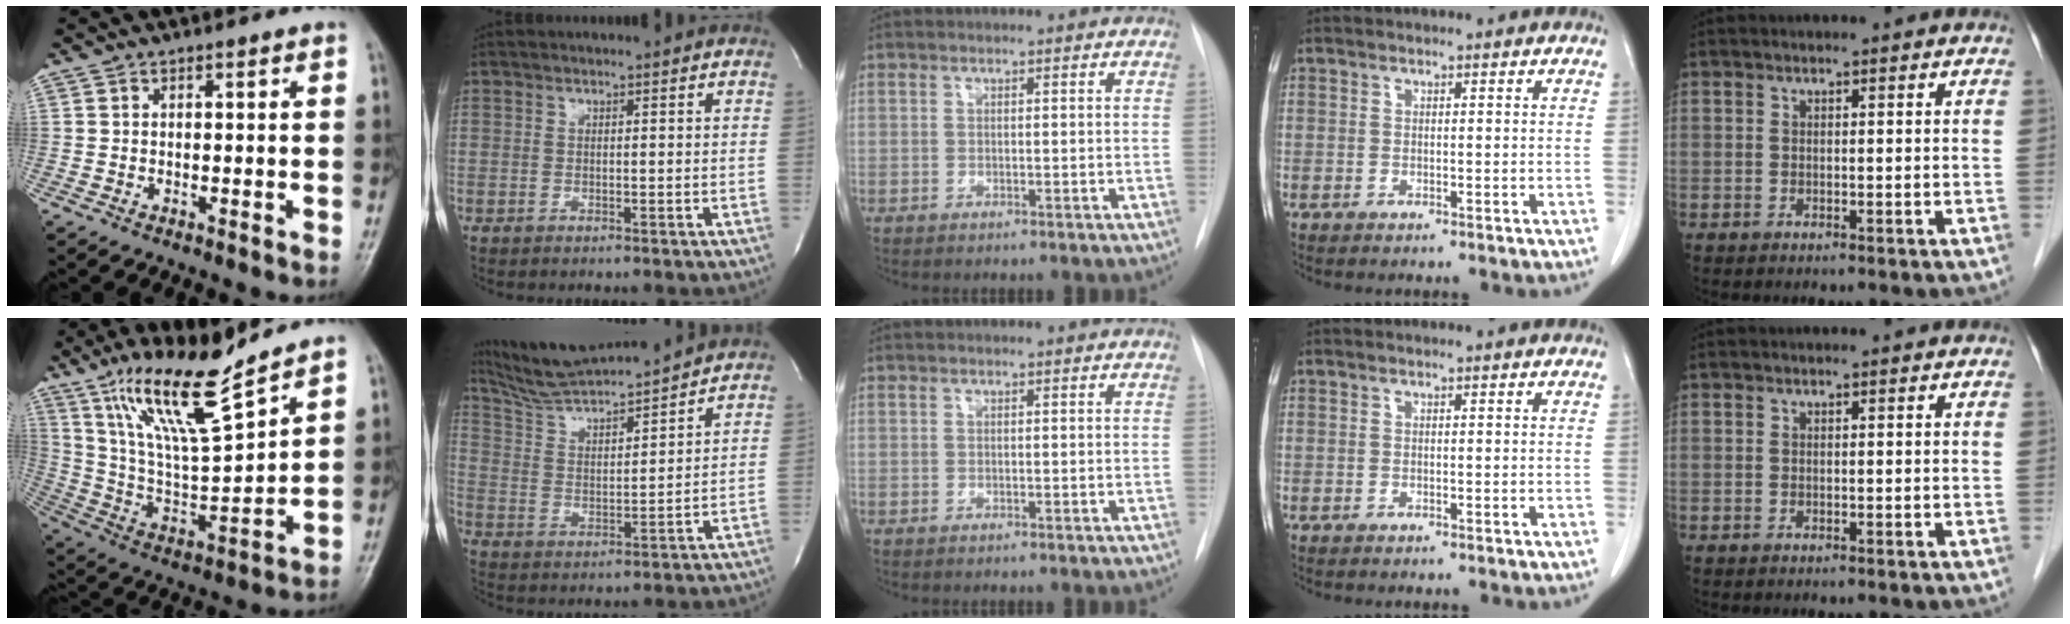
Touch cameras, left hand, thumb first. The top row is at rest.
{"thumb": {"total": 16.5, "force": [12.0, 2.7, 11.0], "torque": [-0.191, -0.066, 0.236]}, "index": {"total": 15.3, "force": [14.5, 0.0, 4.9], "torque": [-0.102, 0.012, 0.248]}}